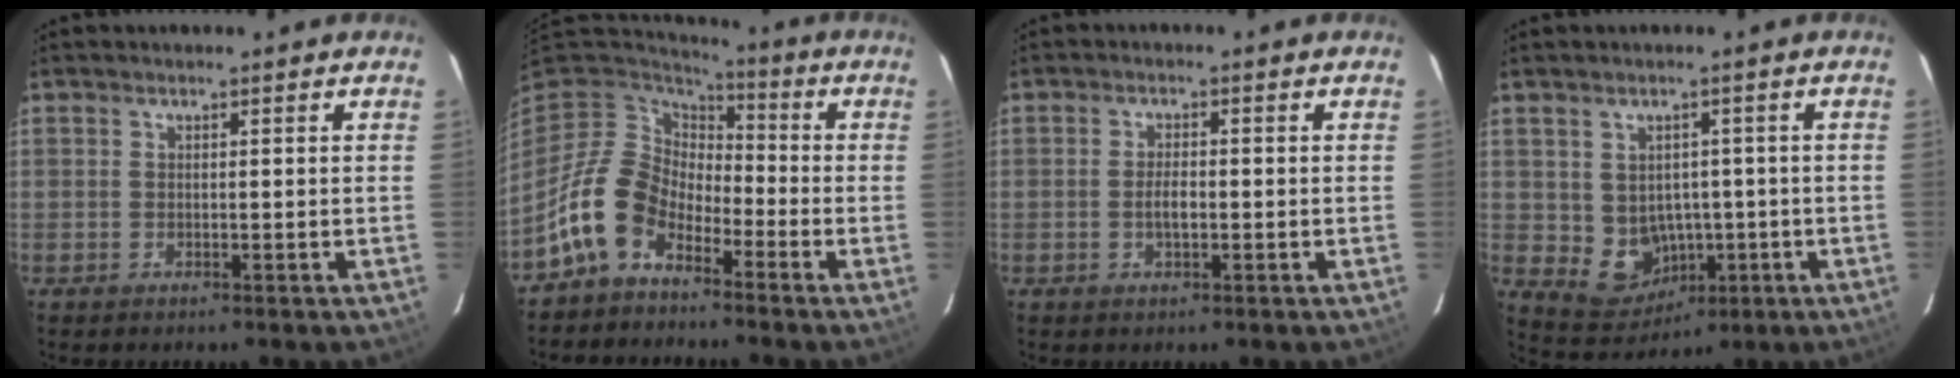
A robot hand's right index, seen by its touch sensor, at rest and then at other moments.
{"total": 12.1, "force": [-7.2, 7.6, 6.1], "torque": [-0.128, 0.019, -0.145]}
{"total": 2.6, "force": [-0.6, 1.0, 2.3], "torque": [-0.043, -0.001, -0.011]}
{"total": 7.6, "force": [-0.9, 6.9, 3.0], "torque": [-0.069, 0.002, 0.013]}